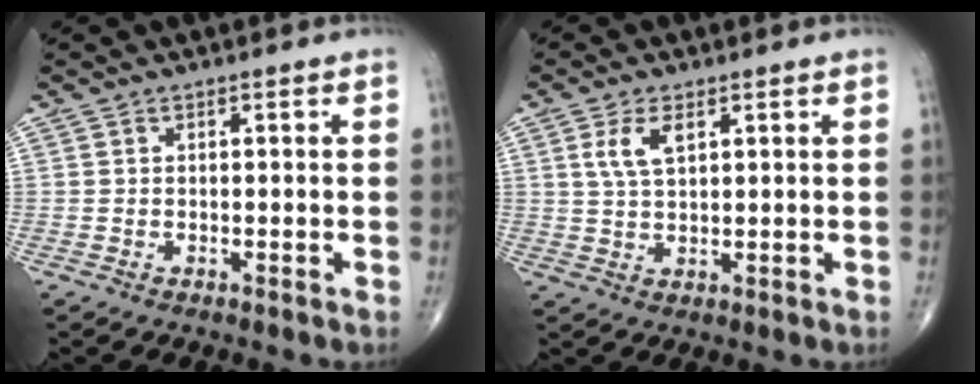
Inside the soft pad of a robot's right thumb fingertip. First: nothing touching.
{"total": 5.0, "force": [2.0, 2.3, 3.9], "torque": [-0.076, -0.002, 0.043]}